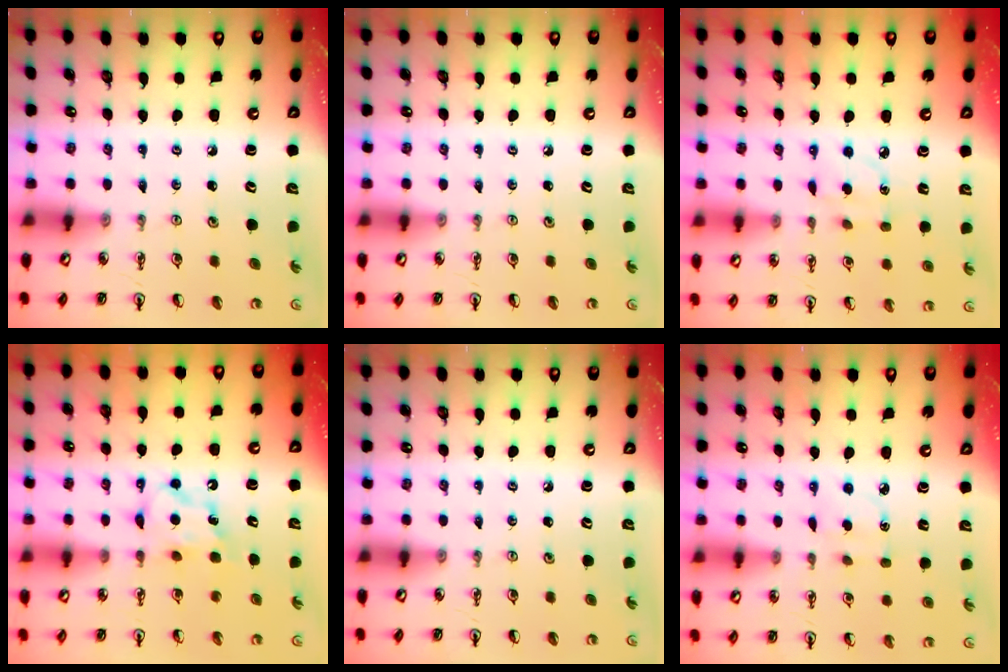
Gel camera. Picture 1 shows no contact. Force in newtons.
{"total": 0.0}
{"total": 6.4, "press": 6.4, "slide": 0.5}
{"total": 6.8, "press": 6.8, "slide": 0.2}
{"total": 0.0}
{"total": 3.2, "press": 3.1, "slide": 0.5}